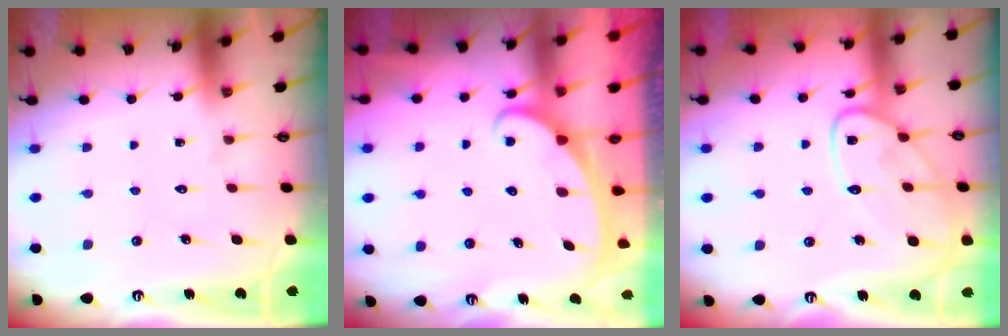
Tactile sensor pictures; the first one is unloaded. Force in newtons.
{"total": 2.3, "press": 2.3, "slide": 0.4}
{"total": 13.7, "press": 13.6, "slide": 1.3}